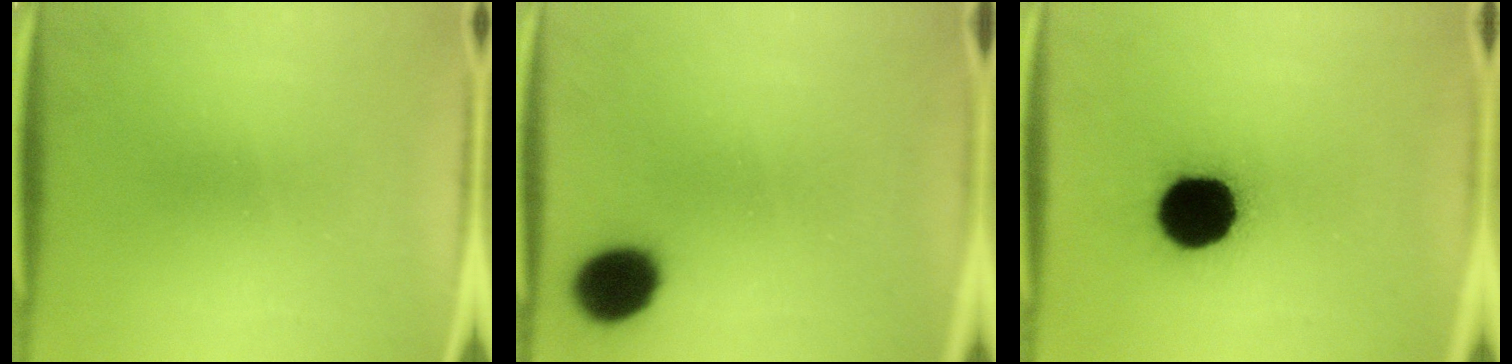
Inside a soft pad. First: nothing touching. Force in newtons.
{"total": 10.3}
{"total": 19.8}